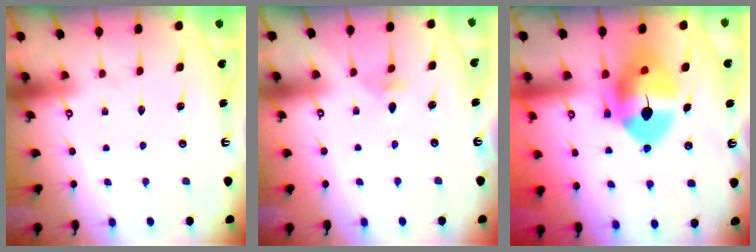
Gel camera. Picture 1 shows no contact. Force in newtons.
{"total": 2.3, "press": 2.3, "slide": 0.4}
{"total": 14.9, "press": 14.7, "slide": 2.5}